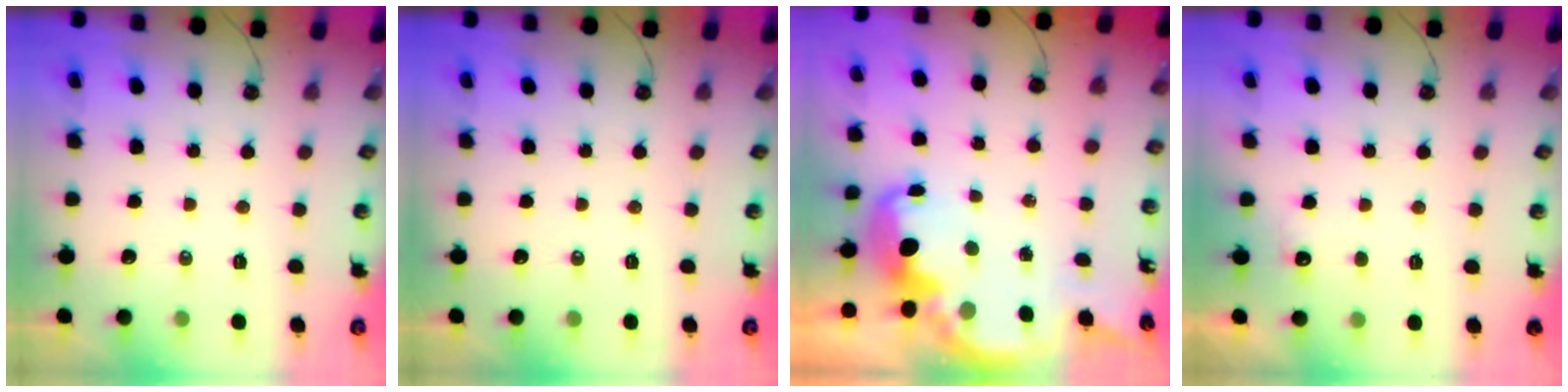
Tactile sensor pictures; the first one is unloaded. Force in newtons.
{"total": 0.0}
{"total": 5.3, "press": 5.2, "slide": 0.5}
{"total": 4.8, "press": 4.7, "slide": 1.1}